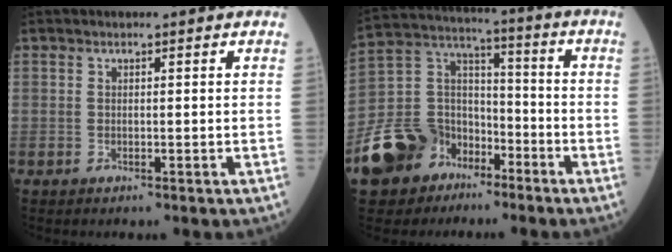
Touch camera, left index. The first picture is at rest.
{"total": 15.0, "force": [-8.7, 10.6, 6.1], "torque": [-0.145, 0.028, -0.156]}